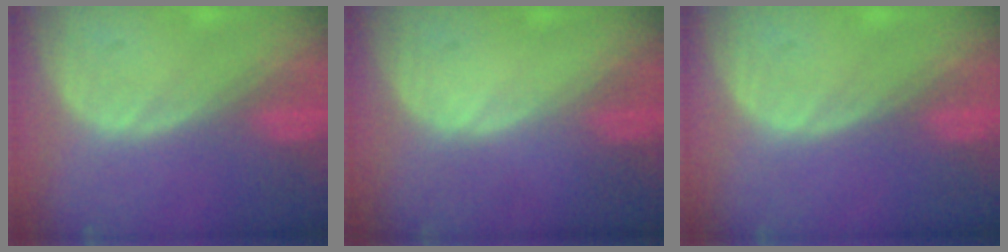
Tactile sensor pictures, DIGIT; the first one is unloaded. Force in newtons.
{"total": 0.0}
{"total": 0.0}